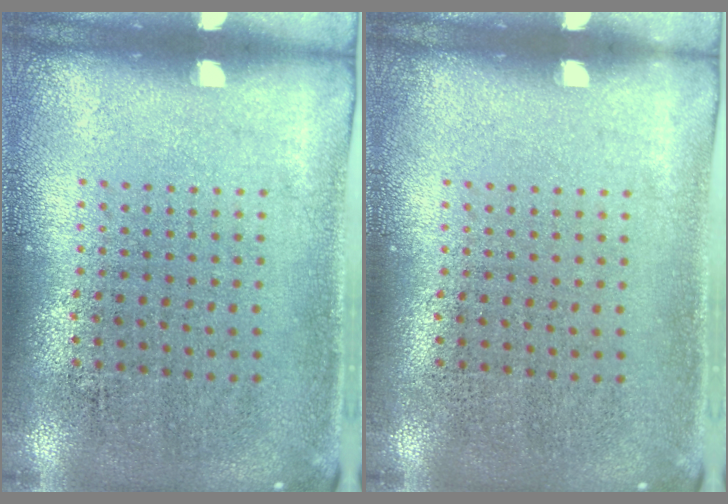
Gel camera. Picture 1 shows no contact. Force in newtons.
{"total": 0.0}